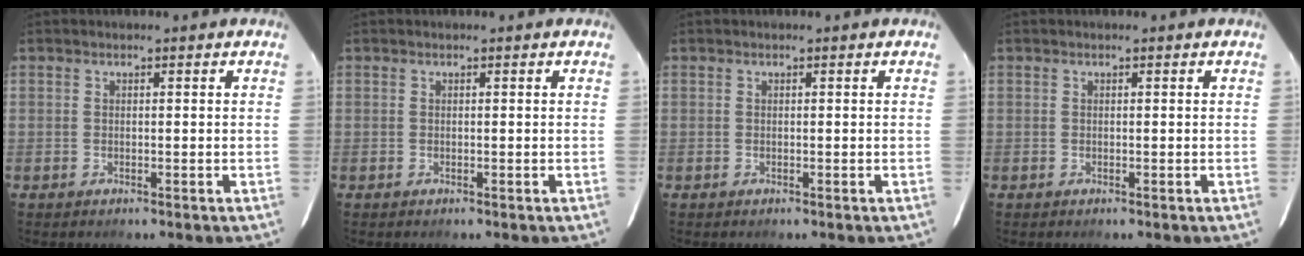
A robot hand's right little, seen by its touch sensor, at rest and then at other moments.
{"total": 0.0}
{"total": 0.0}
{"total": 0.0}